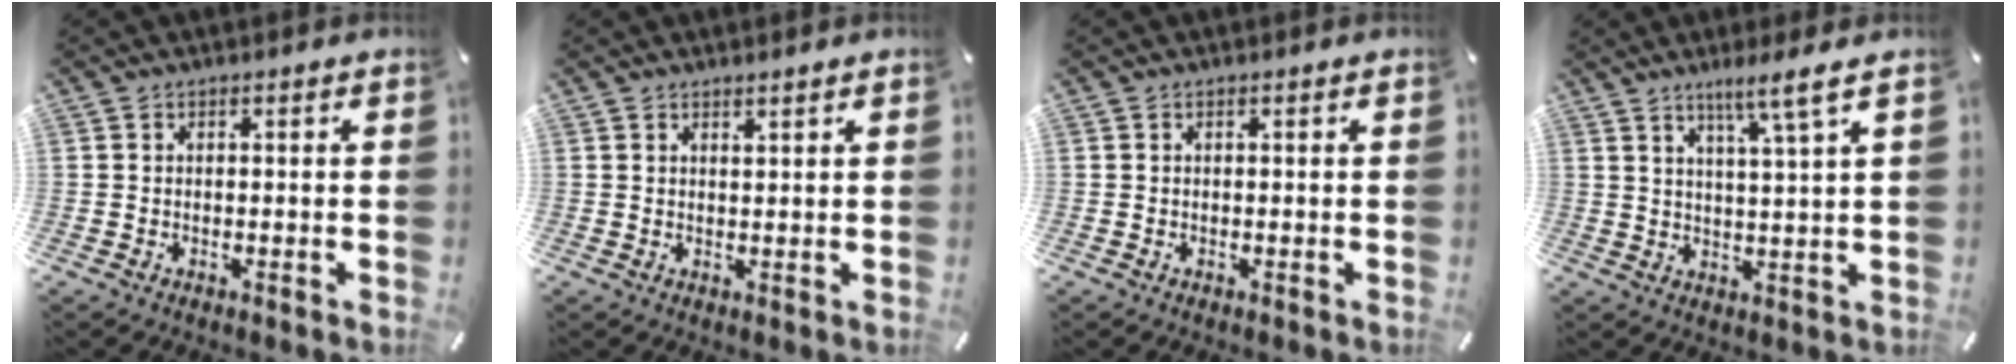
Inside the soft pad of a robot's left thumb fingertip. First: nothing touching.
{"total": 1.2, "force": [1.2, 0.0, 0.2], "torque": [-0.003, -0.004, 0.022]}
{"total": 0.0}
{"total": 6.6, "force": [4.7, -0.7, 4.6], "torque": [-0.086, -0.024, 0.076]}